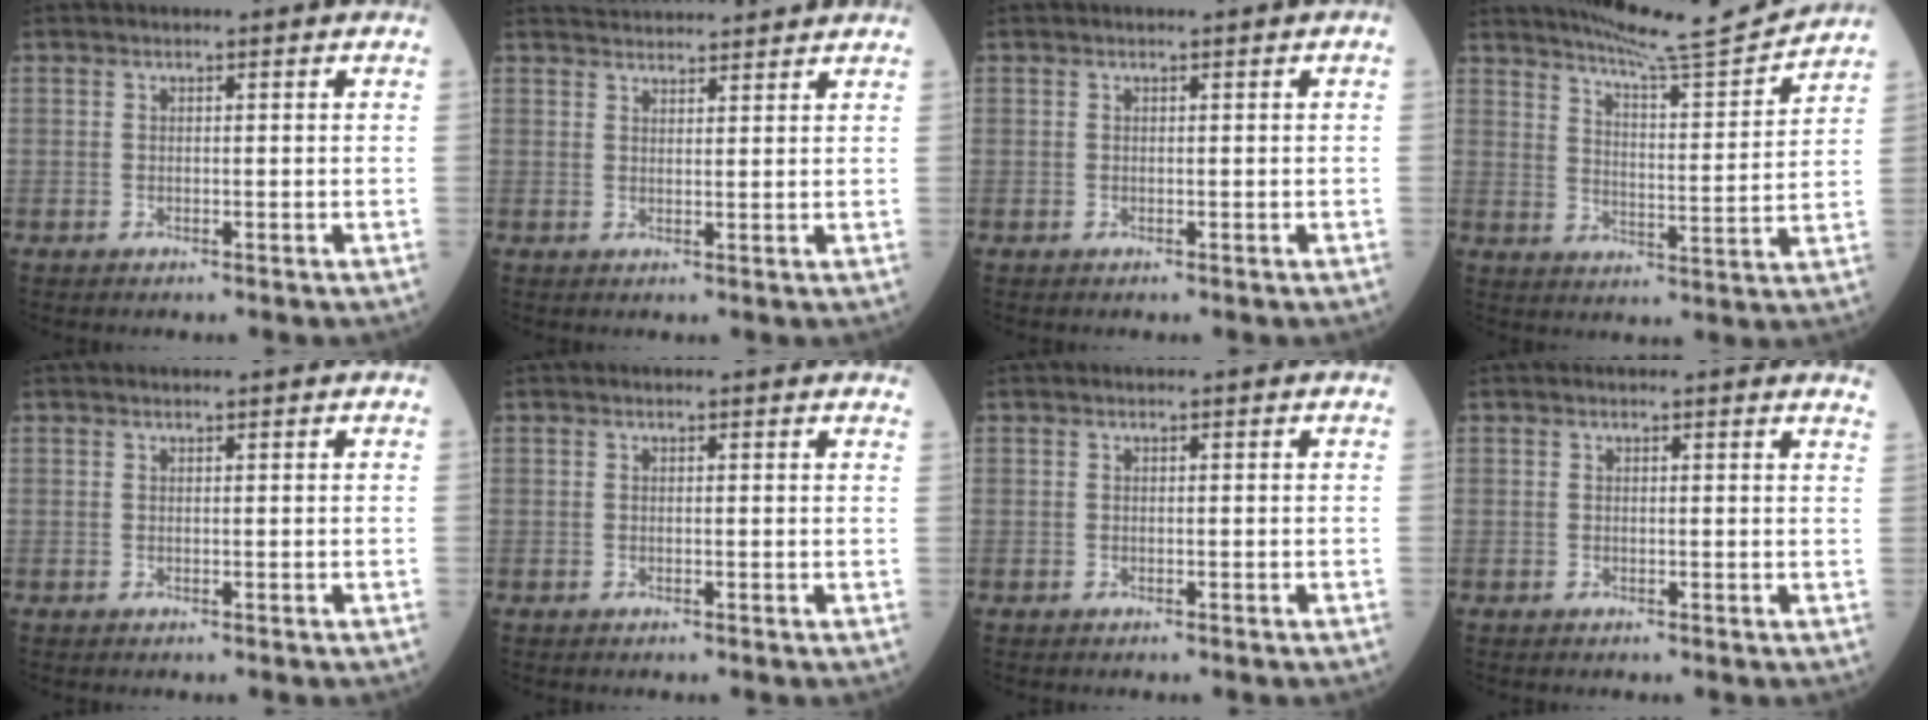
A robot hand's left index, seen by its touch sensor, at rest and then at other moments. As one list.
[{"total": 7.6, "force": [7.4, 0.3, 1.5], "torque": [-0.025, 0.032, 0.104]}, {"total": 0.0}, {"total": 12.6, "force": [12.1, -1.4, 3.5], "torque": [-0.056, -0.025, 0.178]}, {"total": 0.9, "force": [0.9, -0.2, 0.3], "torque": [-0.001, 0.008, 0.018]}, {"total": 3.1, "force": [2.9, 0.3, 1.0], "torque": [-0.010, 0.008, 0.019]}, {"total": 0.0}, {"total": 4.6, "force": [4.4, 0.1, 1.1], "torque": [-0.004, -0.008, 0.024]}]